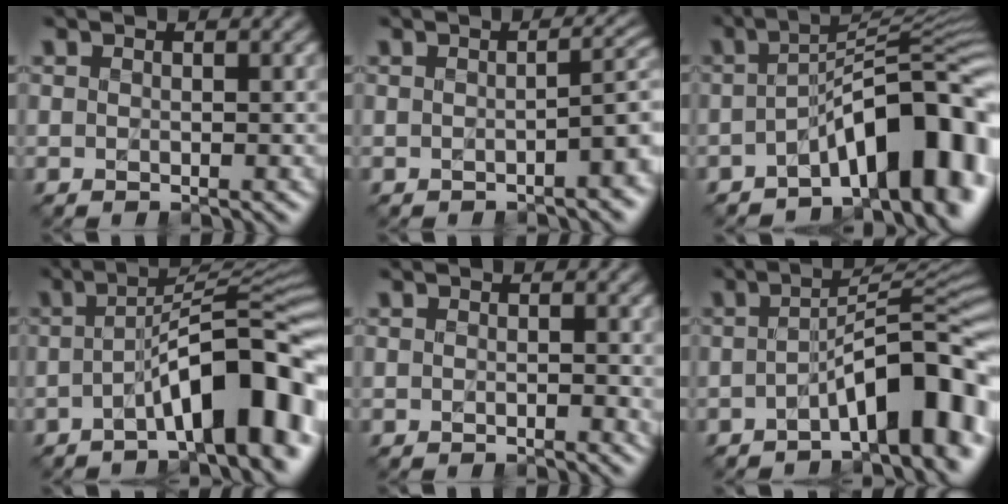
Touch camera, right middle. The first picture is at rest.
{"total": 3.2, "force": [-1.4, 1.0, 2.7], "torque": [-0.033, 0.008, -0.021]}
{"total": 10.4, "force": [-4.4, 3.7, 8.7], "torque": [-0.099, 0.017, -0.076]}
{"total": 10.3, "force": [-3.5, 2.4, 9.3], "torque": [-0.120, 0.020, -0.061]}
{"total": 0.8, "force": [-0.1, 0.4, 0.6], "torque": [-0.010, -0.001, -0.001]}
{"total": 8.9, "force": [-3.5, 2.4, 7.8], "torque": [-0.099, 0.020, -0.062]}